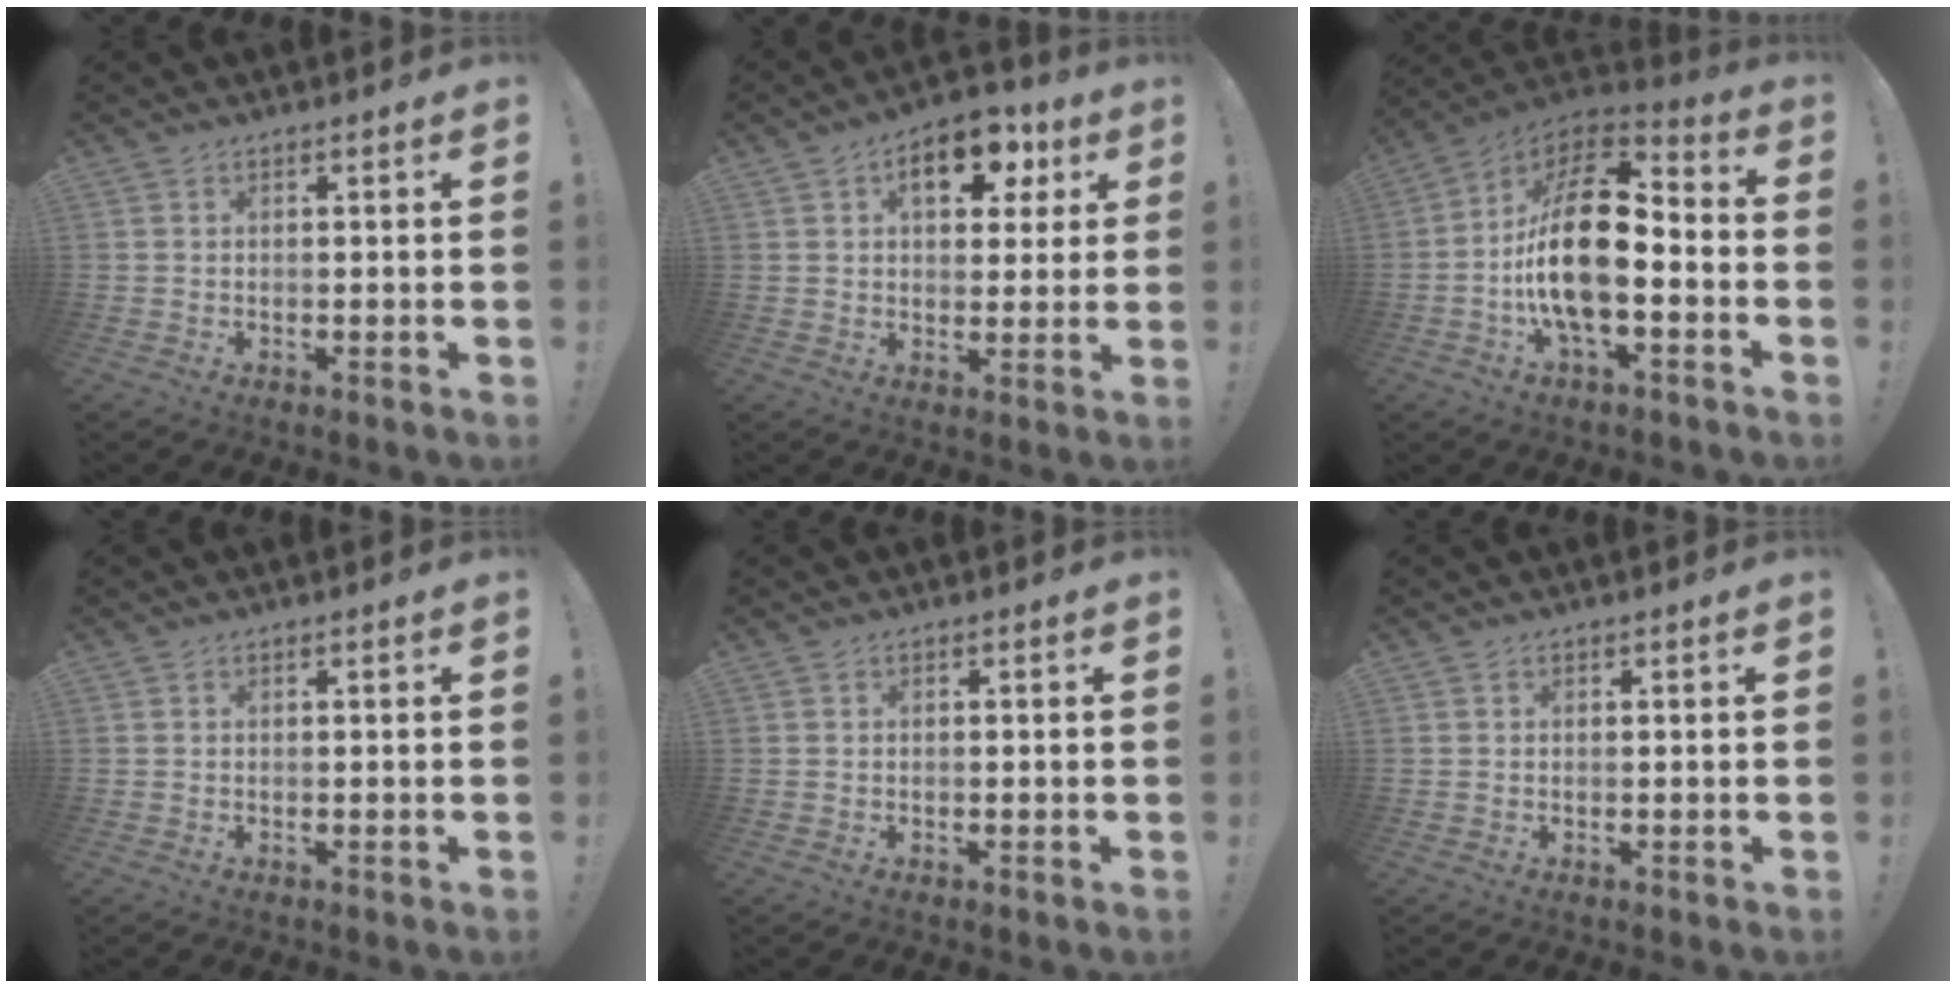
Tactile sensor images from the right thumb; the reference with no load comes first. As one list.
[{"total": 11.5, "force": [4.4, 6.9, 8.1], "torque": [-0.103, -0.007, 0.074]}, {"total": 21.1, "force": [-3.3, 9.2, 18.7], "torque": [-0.353, 0.019, -0.053]}, {"total": 0.0}, {"total": 0.0}, {"total": 0.0}]